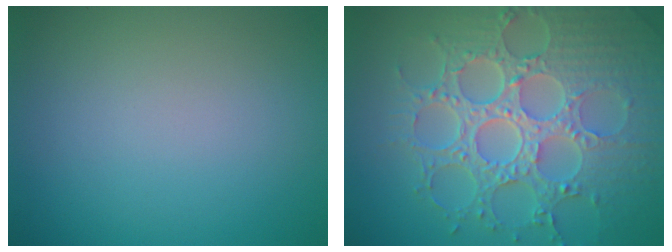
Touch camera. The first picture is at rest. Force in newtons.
{"total": 8.8, "press": 6.6, "slide": 5.8}